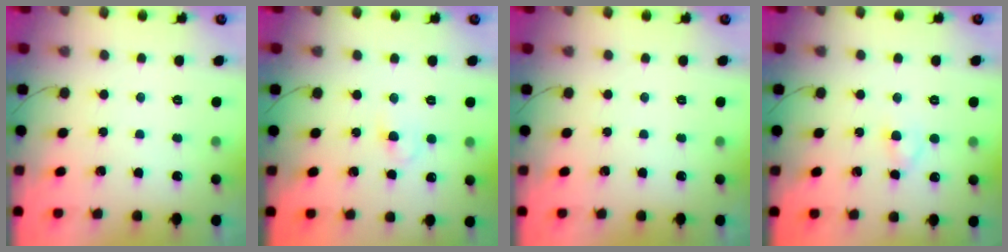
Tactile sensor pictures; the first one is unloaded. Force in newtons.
{"total": 2.0, "press": 1.8, "slide": 0.9}
{"total": 0.0}
{"total": 2.7, "press": 2.5, "slide": 1.2}